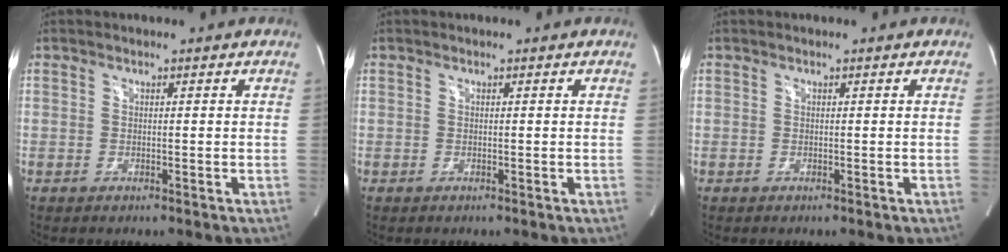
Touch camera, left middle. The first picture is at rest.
{"total": 0.0}
{"total": 0.0}